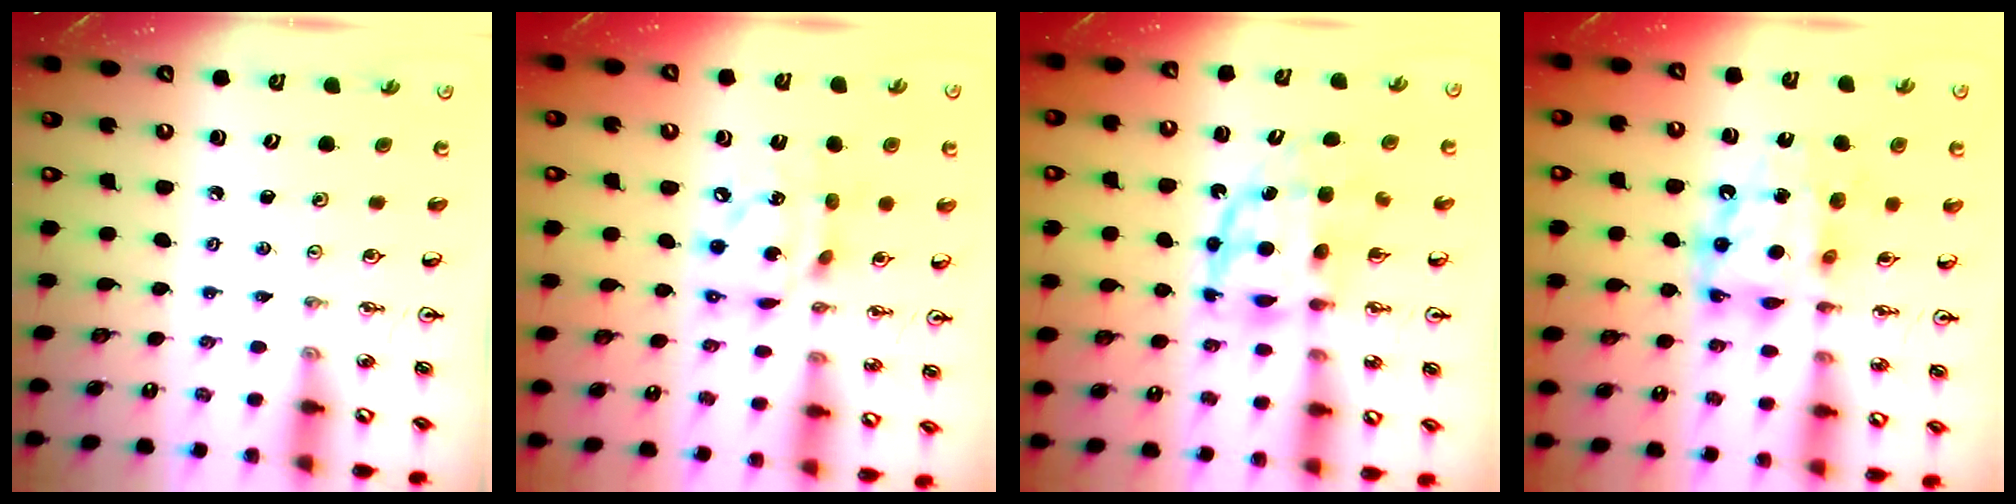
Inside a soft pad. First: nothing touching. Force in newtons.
{"total": 13.0, "press": 13.0, "slide": 1.3}
{"total": 8.2, "press": 8.2, "slide": 0.8}
{"total": 12.2, "press": 12.1, "slide": 1.3}